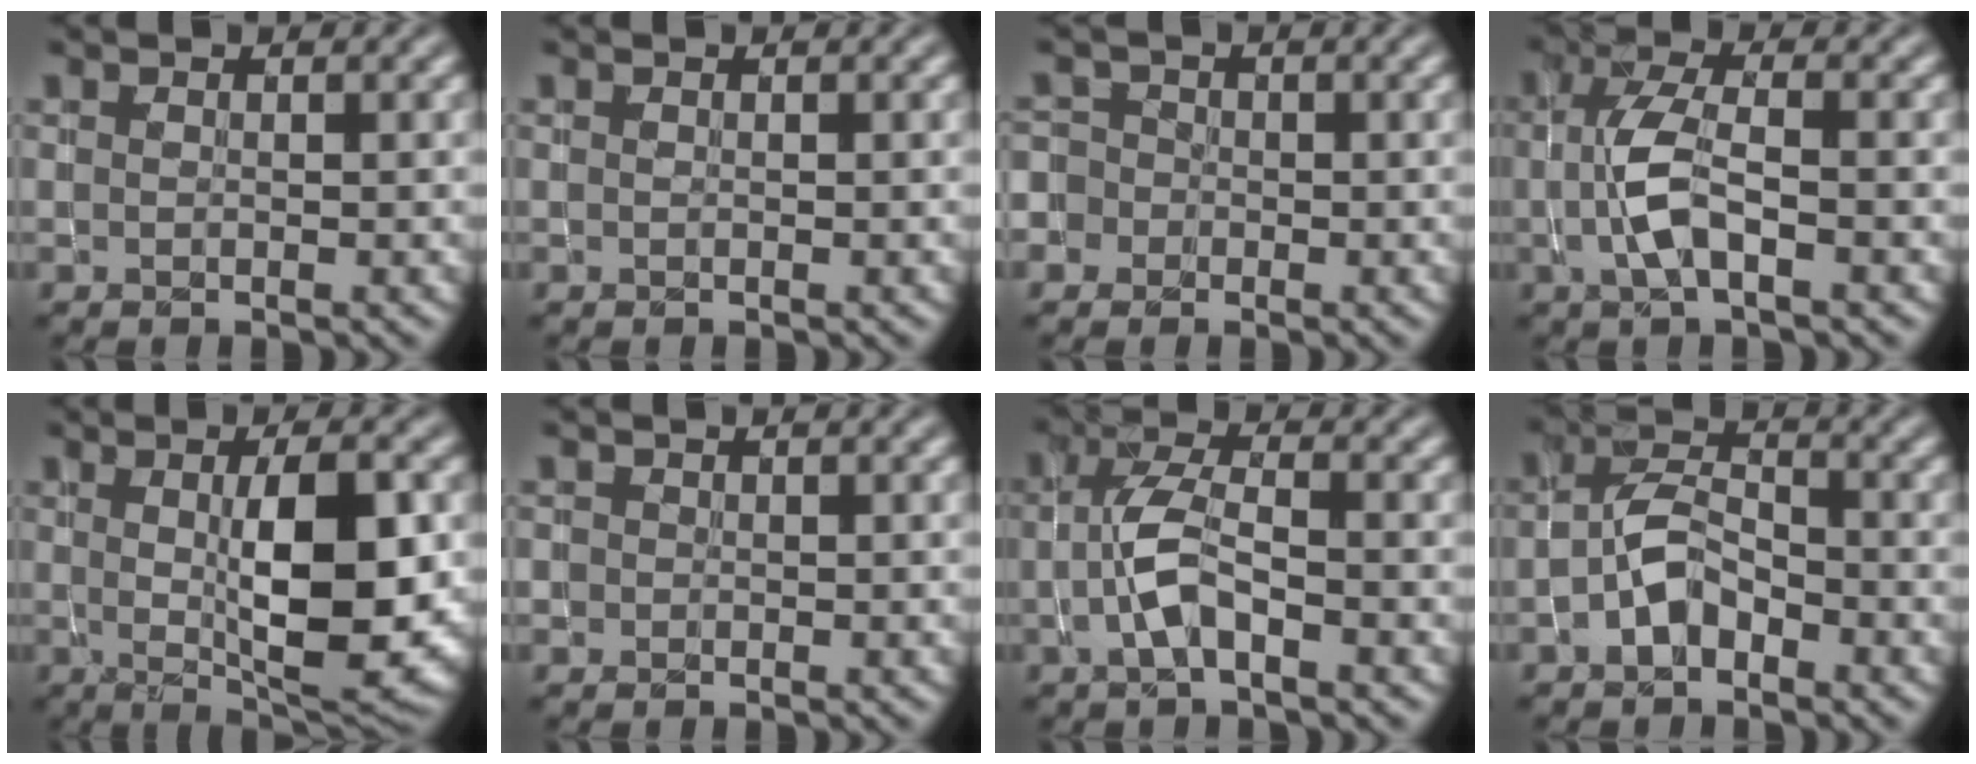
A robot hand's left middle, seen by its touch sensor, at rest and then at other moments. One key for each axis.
{"total": 0.0}
{"total": 3.1, "fx": -1.1, "fy": 2.9, "fz": 0.5, "tx": 0.014, "ty": 0.018, "tz": -0.051}
{"total": 3.9, "fx": -0.7, "fy": 1.4, "fz": 3.6, "tx": -0.085, "ty": 0.002, "tz": -0.016}
{"total": 8.4, "fx": 0.3, "fy": 2.4, "fz": 8.0, "tx": -0.118, "ty": -0.008, "tz": 0.010}
{"total": 0.5, "fx": -0.2, "fy": 0.5, "fz": -0.1, "tx": 0.004, "ty": 0.000, "tz": -0.005}
{"total": 3.7, "fx": -1.1, "fy": 1.3, "fz": 3.3, "tx": -0.075, "ty": 0.005, "tz": -0.028}
{"total": 3.3, "fx": -1.9, "fy": 1.7, "fz": 2.0, "tx": -0.037, "ty": 0.012, "tz": -0.043}